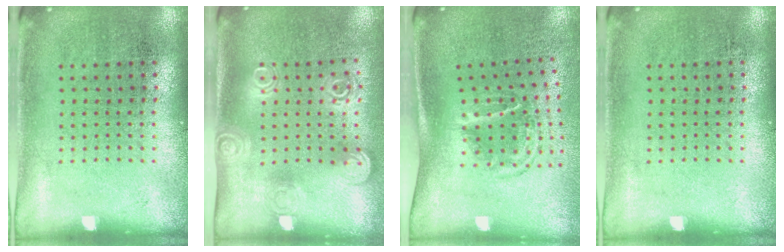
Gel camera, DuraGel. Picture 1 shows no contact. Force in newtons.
{"total": 1.9, "press": 1.4, "slide": 1.3}
{"total": 1.8, "press": 1.2, "slide": 1.4}
{"total": 0.0}